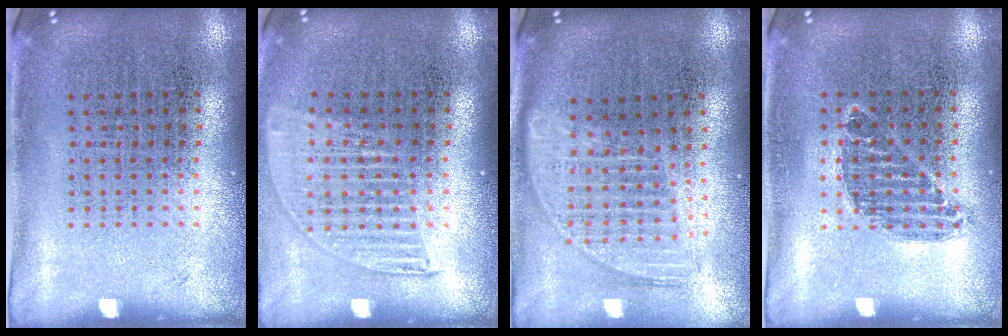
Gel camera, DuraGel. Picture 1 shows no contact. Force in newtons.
{"total": 1.2, "press": 1.0, "slide": 0.6}
{"total": 1.8, "press": 1.5, "slide": 0.9}
{"total": 0.7, "press": 0.7, "slide": 0.2}